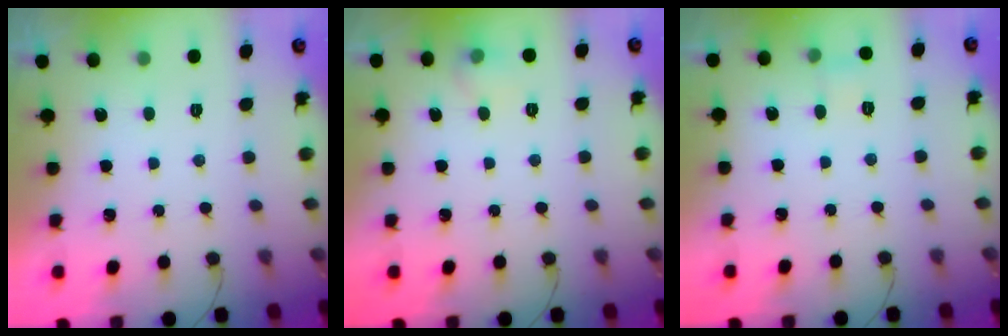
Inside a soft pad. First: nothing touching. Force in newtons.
{"total": 5.3, "press": 5.0, "slide": 1.8}
{"total": 3.7, "press": 3.5, "slide": 1.2}